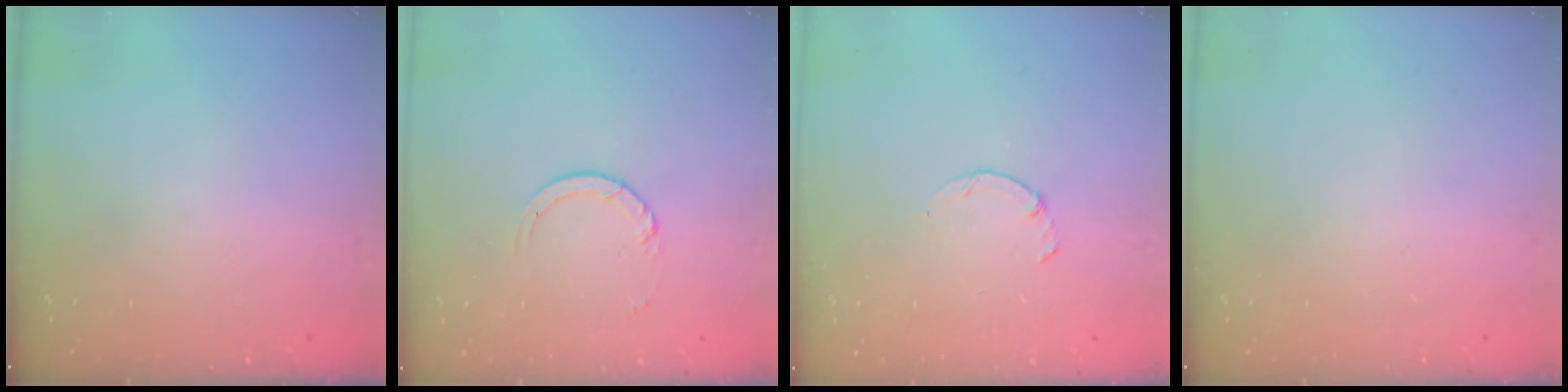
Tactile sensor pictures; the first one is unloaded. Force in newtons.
{"total": 3.0, "press": 2.9, "slide": 0.4}
{"total": 1.5, "press": 1.4, "slide": 0.3}
{"total": 0.0}